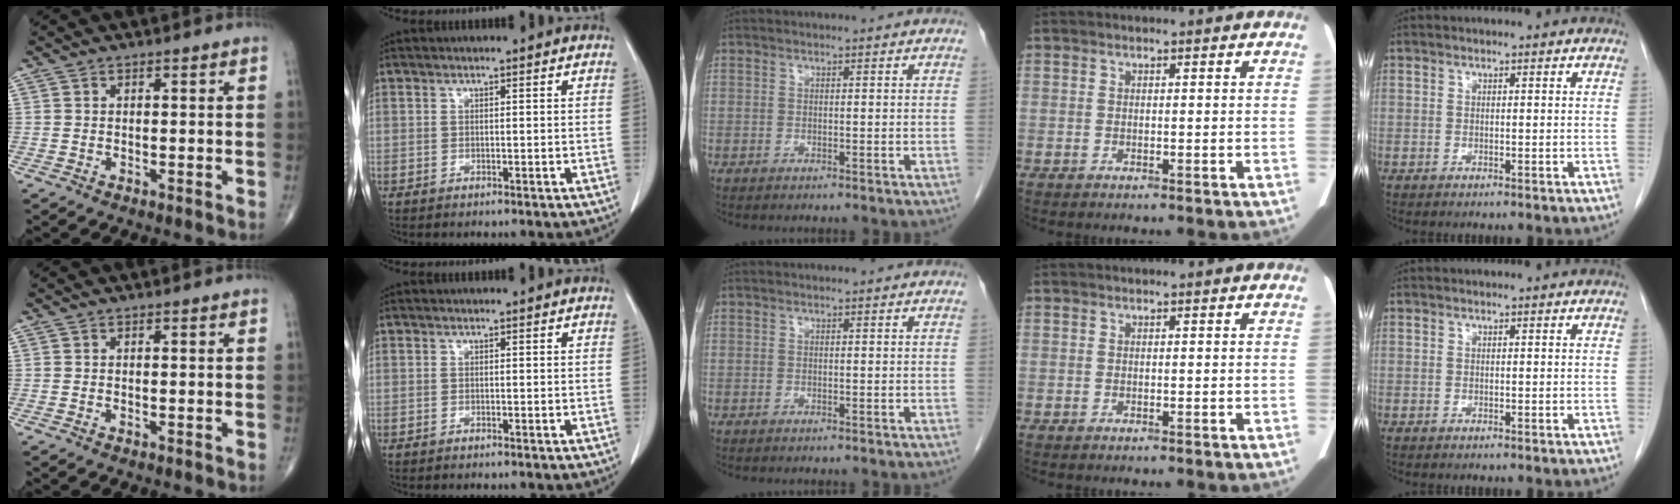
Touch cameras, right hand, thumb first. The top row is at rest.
{}